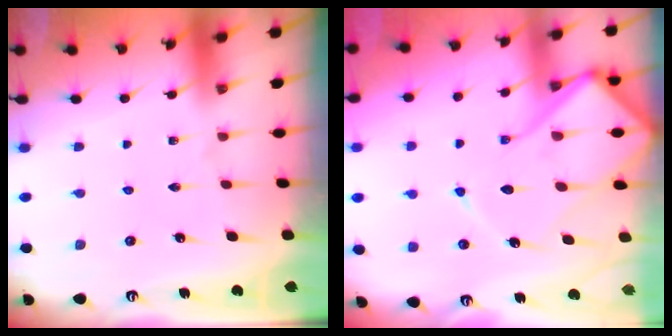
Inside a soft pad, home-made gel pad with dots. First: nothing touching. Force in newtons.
{"total": 15.7, "press": 15.6, "slide": 1.5}